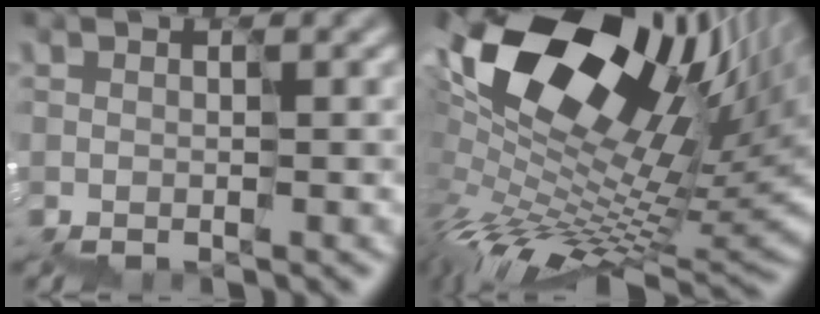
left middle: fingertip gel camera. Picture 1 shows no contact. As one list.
[{"total": 13.8, "force": [4.9, 8.0, 10.1], "torque": [-0.171, 0.006, 0.113]}]